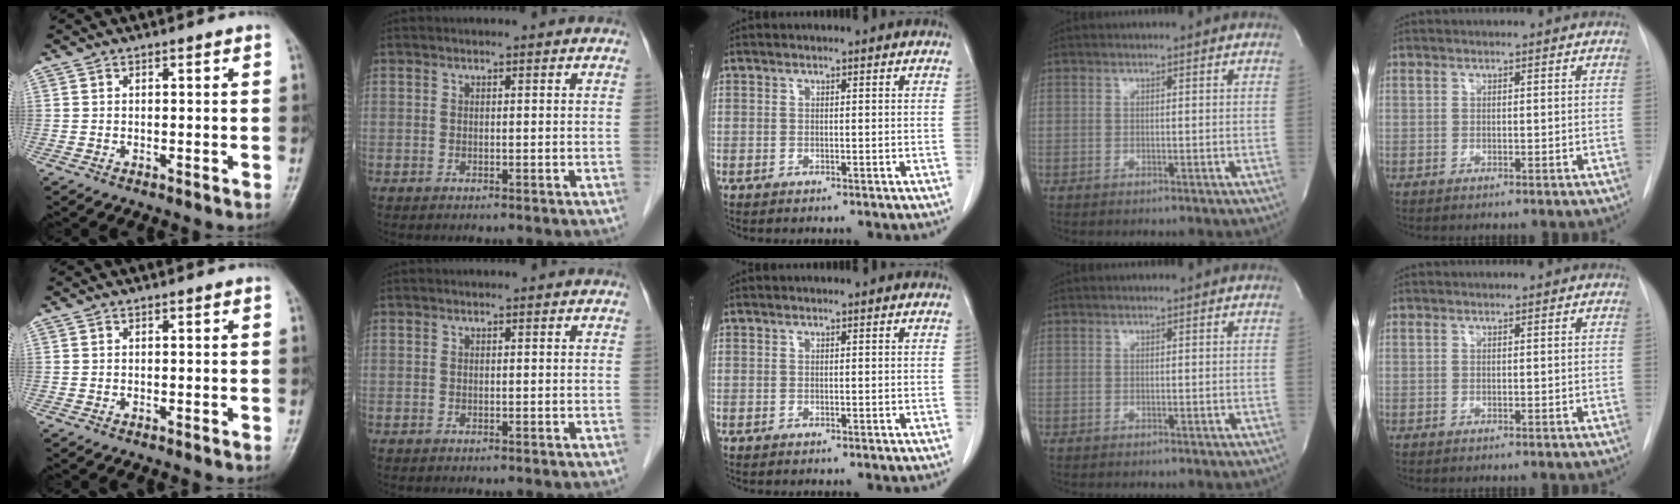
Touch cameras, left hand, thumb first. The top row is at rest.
{}